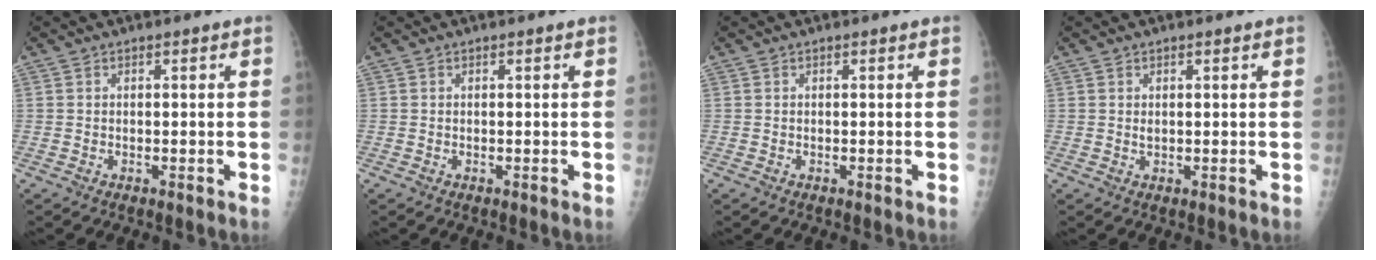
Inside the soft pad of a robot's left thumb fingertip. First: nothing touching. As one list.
[{"total": 0.0}, {"total": 0.0}, {"total": 1.4, "force": [0.5, 0.7, 1.1], "torque": [-0.019, 0.000, 0.012]}]